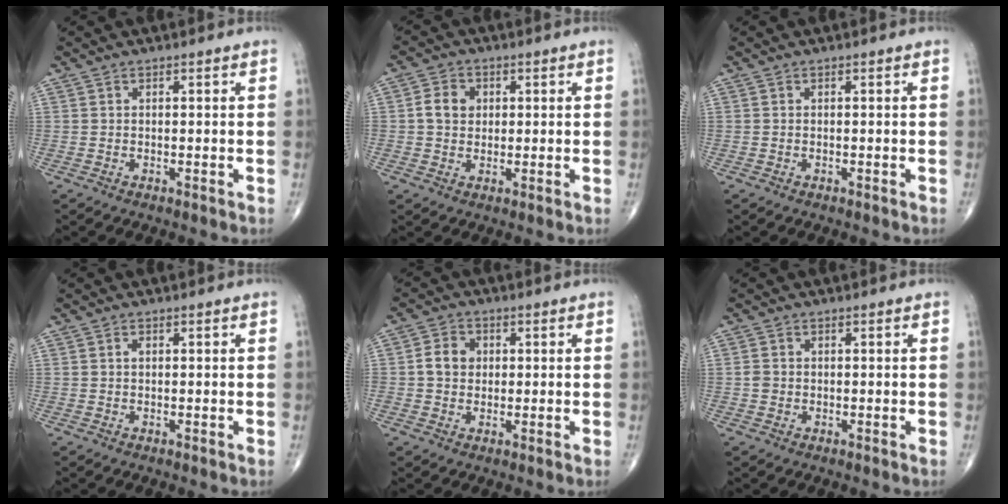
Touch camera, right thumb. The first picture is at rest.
{"total": 5.0, "force": [0.7, 4.1, 2.7], "torque": [-0.035, 0.005, 0.009]}
{"total": 0.0}
{"total": 0.9, "force": [0.2, 0.6, 0.6], "torque": [-0.010, 0.002, 0.002]}
{"total": 5.0, "force": [0.5, 4.2, 2.7], "torque": [-0.035, 0.009, 0.003]}
{"total": 1.8, "force": [-0.1, 1.6, 0.8], "torque": [-0.011, 0.004, -0.002]}